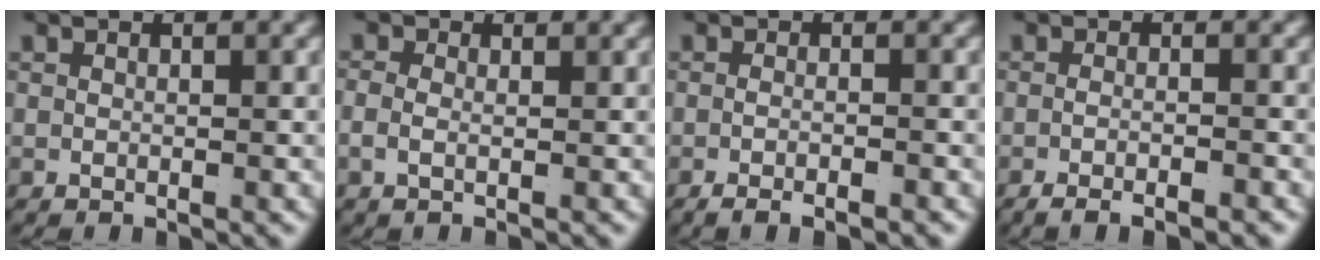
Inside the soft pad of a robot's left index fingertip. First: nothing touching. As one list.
[{"total": 1.2, "force": [-0.3, 0.3, 1.1], "torque": [-0.035, -0.014, 0.000]}, {"total": 2.6, "force": [-2.2, 0.1, 1.2], "torque": [-0.021, -0.005, -0.034]}, {"total": 3.2, "force": [-2.8, 0.2, 1.5], "torque": [-0.023, -0.006, -0.042]}]